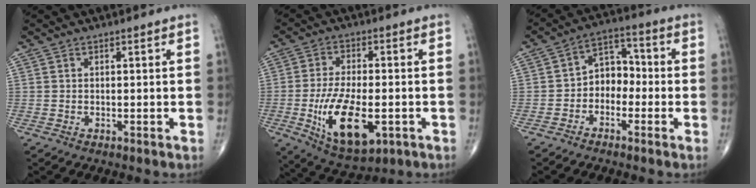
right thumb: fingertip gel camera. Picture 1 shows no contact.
{"total": 15.0, "force": [-3.9, 7.0, 12.6], "torque": [-0.222, -0.004, -0.054]}
{"total": 6.8, "force": [-1.9, 5.2, 3.9], "torque": [-0.031, 0.040, -0.051]}